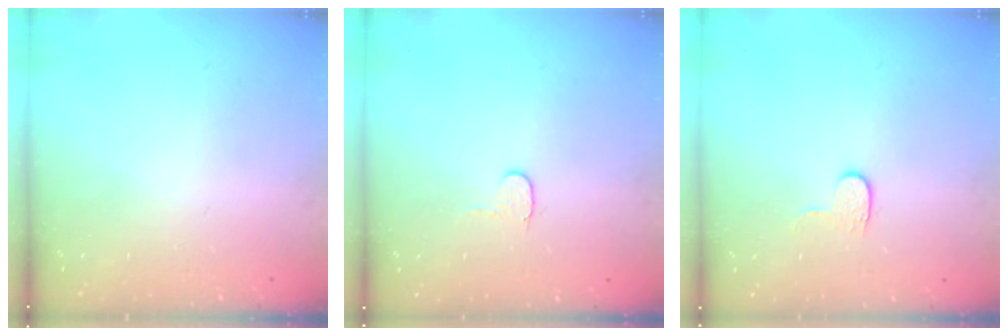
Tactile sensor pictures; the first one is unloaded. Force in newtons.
{"total": 3.6, "press": 3.6, "slide": 0.4}
{"total": 4.3, "press": 4.3, "slide": 0.5}